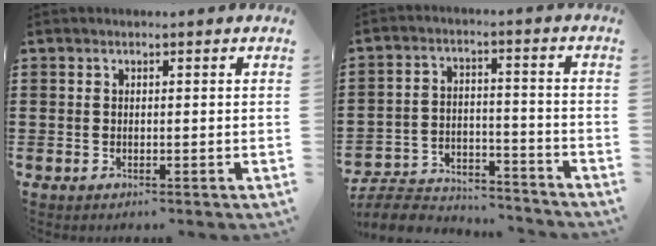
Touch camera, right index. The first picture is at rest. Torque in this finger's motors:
{"motor_torque": [-0.99, 1.14, -1.06, -0.01]}